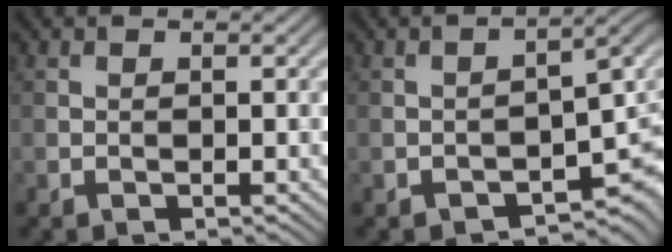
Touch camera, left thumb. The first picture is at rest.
{"total": 7.4, "force": [-3.1, 3.8, 5.5], "torque": [-0.058, -0.018, -0.041]}